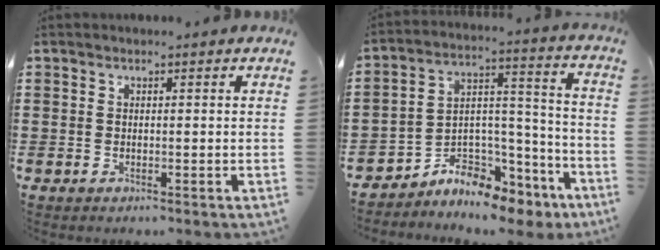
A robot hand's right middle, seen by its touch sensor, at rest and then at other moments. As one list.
[{"total": 6.4, "force": [-5.7, 2.7, 1.0], "torque": [-0.022, 0.002, -0.108]}]